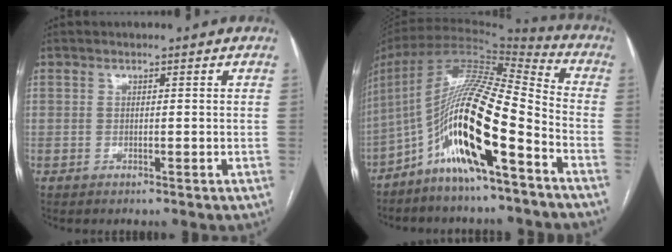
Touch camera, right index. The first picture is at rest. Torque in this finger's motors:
{"motor_torque": [1.92, -0.22, 0.40, 0.09]}